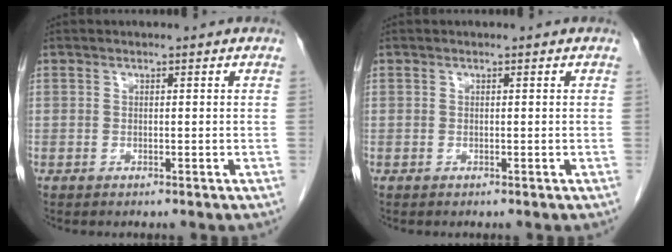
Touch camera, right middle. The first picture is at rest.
{"total": 0.0}